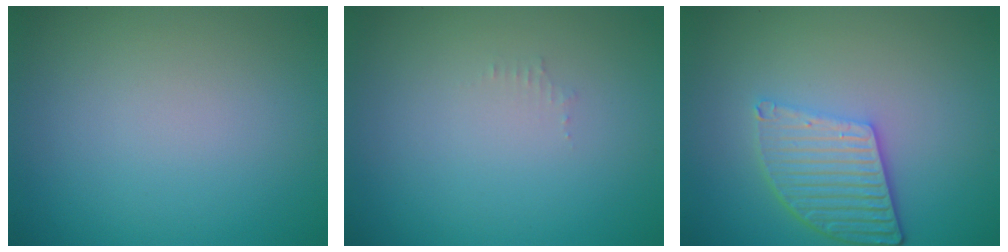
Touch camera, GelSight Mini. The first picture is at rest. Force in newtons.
{"total": 0.6, "press": 0.6, "slide": 0.1}
{"total": 4.8, "press": 3.8, "slide": 3.0}